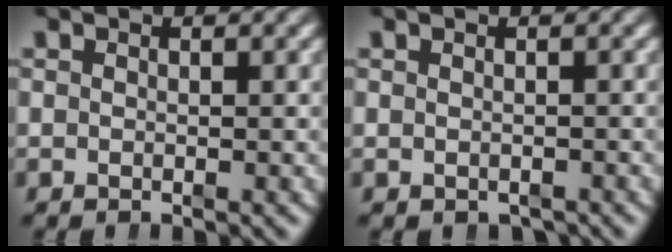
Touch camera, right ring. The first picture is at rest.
{"total": 0.8, "force": [-0.8, 0.1, -0.1], "torque": [0.004, -0.008, -0.008]}